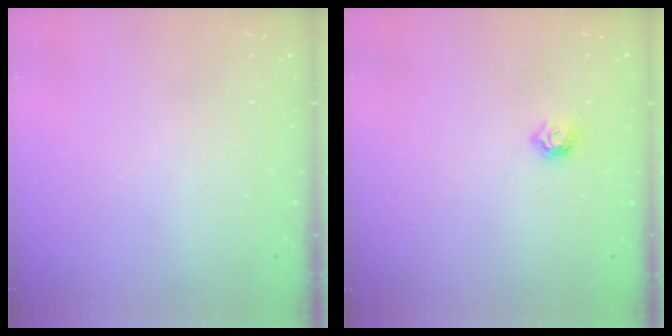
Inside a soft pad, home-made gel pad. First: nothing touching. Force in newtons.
{"total": 6.0, "press": 5.9, "slide": 1.0}